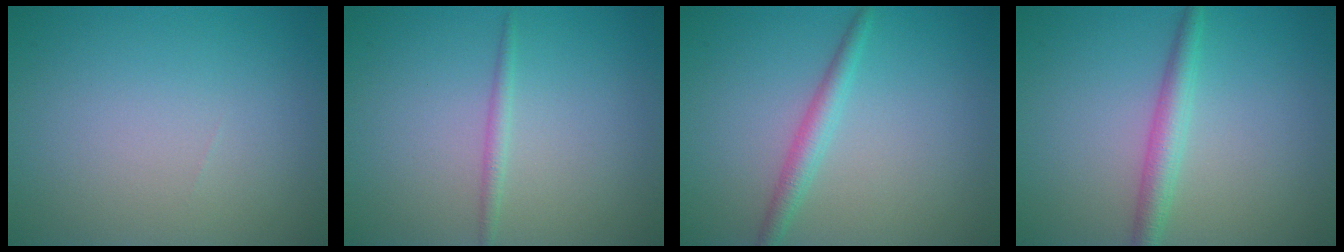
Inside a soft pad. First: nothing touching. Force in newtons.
{"total": 1.0, "press": 1.0, "slide": 0.0}
{"total": 2.2, "press": 2.1, "slide": 0.0}
{"total": 2.6, "press": 2.6, "slide": 0.1}